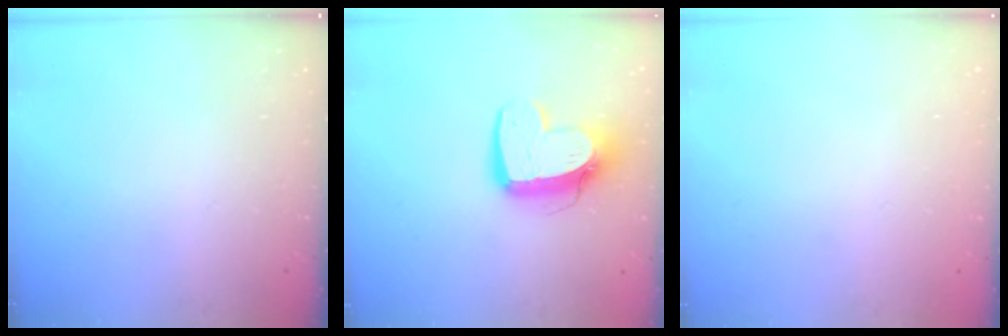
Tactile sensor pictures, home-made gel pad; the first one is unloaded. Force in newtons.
{"total": 13.0, "press": 12.9, "slide": 1.2}
{"total": 0.0}